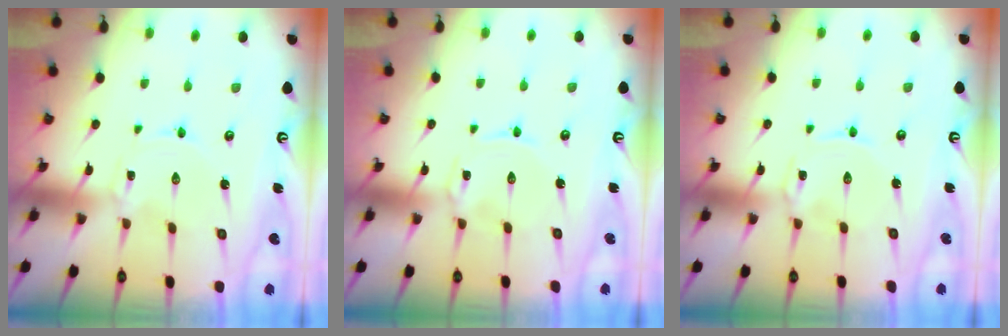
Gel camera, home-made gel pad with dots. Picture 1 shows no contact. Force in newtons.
{"total": 0.9, "press": 0.8, "slide": 0.2}
{"total": 0.9, "press": 0.8, "slide": 0.2}